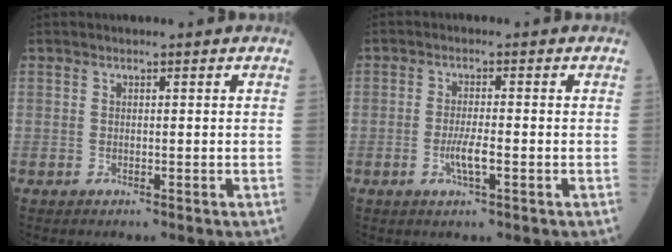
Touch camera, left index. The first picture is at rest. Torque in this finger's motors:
{"motor_torque": [0.66, 0.25, 0.09, 0.03]}